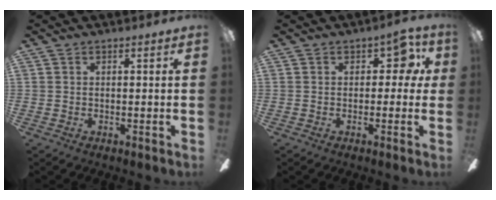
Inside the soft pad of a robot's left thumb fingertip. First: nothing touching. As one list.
[{"total": 5.5, "force": [1.5, 3.6, 3.9], "torque": [-0.046, 0.002, 0.021]}]